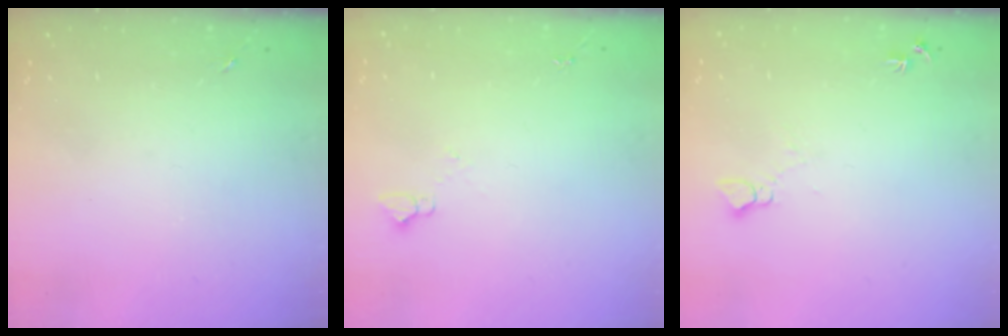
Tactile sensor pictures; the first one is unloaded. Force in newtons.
{"total": 3.1, "press": 3.0, "slide": 0.3}
{"total": 5.2, "press": 5.2, "slide": 0.6}